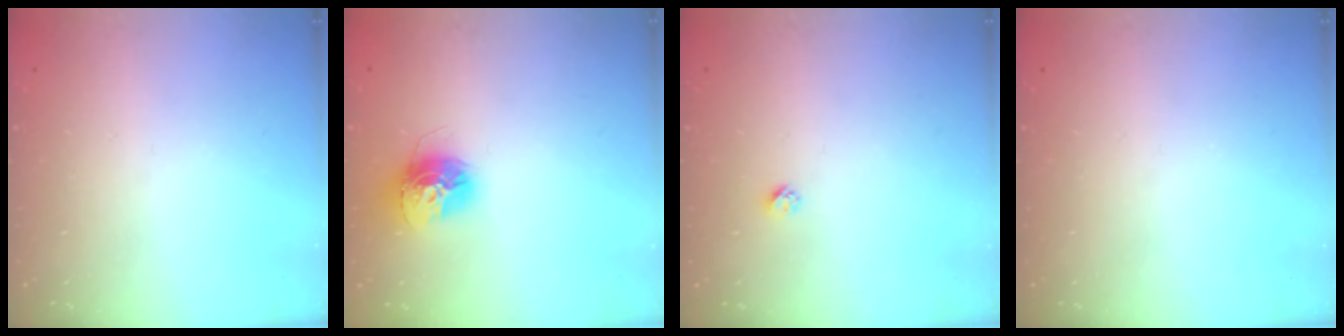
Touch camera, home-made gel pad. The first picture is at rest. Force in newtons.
{"total": 13.1, "press": 13.0, "slide": 1.1}
{"total": 2.3, "press": 2.3, "slide": 0.2}
{"total": 0.0}